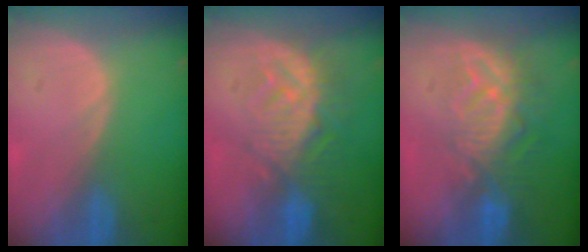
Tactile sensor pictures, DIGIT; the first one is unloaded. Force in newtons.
{"total": 9.3, "press": 8.1, "slide": 4.6}
{"total": 9.4, "press": 8.2, "slide": 4.6}